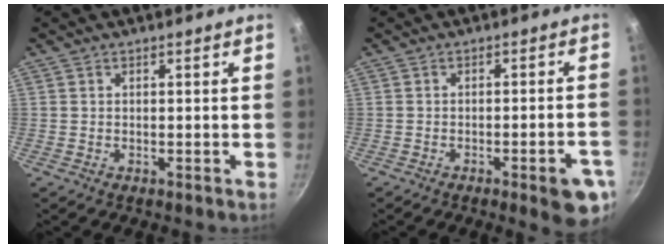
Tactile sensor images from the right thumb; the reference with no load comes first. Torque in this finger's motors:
{"motor_torque": [1.67, 0.73, 1.14, -0.70, 0.13]}